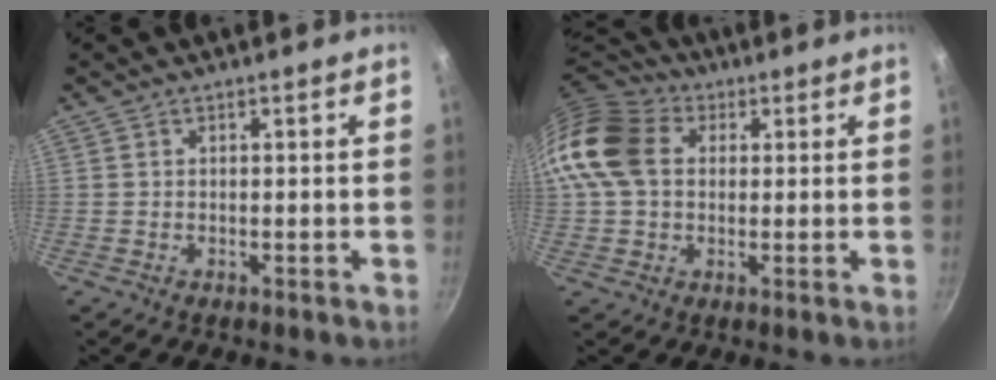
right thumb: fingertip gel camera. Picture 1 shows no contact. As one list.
[{"total": 14.8, "force": [2.2, 11.4, 9.2], "torque": [-0.171, 0.028, 0.023]}]